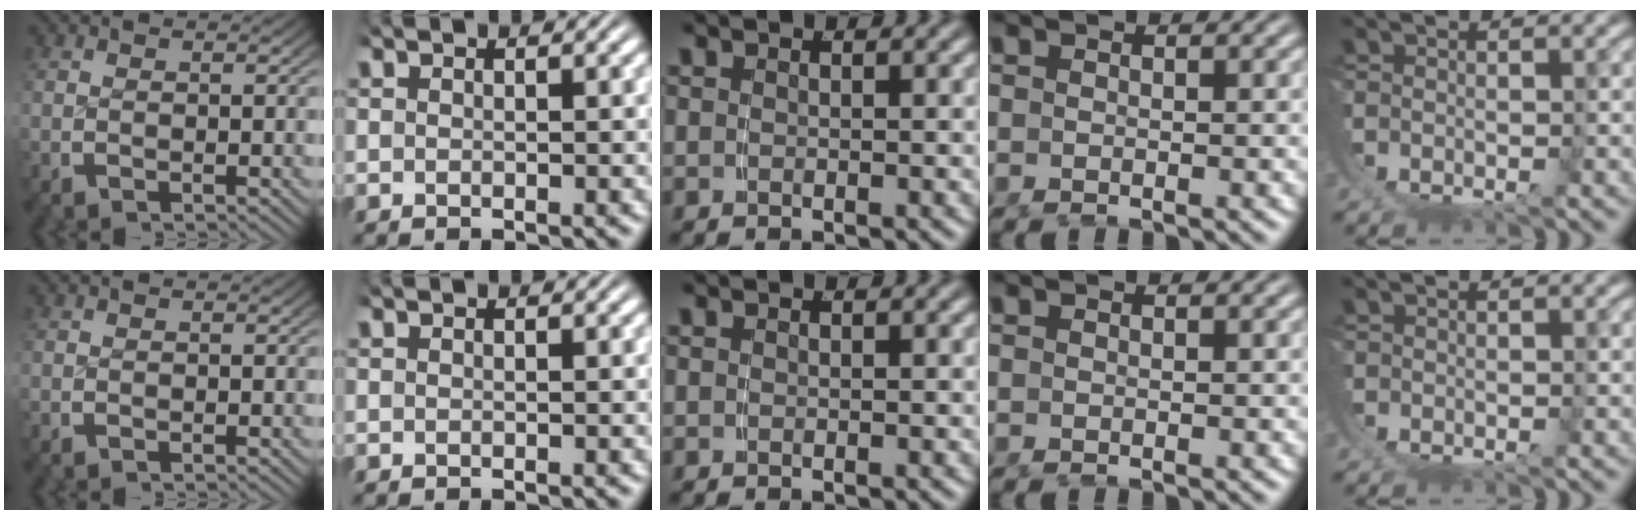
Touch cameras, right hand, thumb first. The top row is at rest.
{}